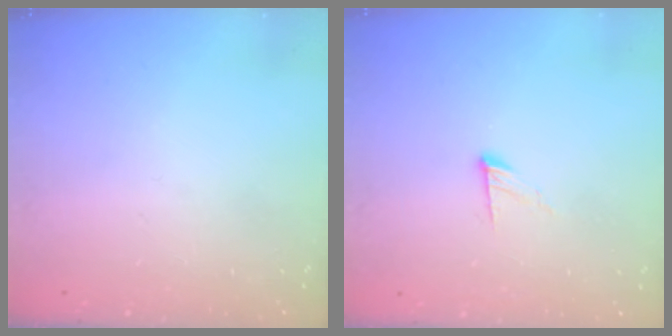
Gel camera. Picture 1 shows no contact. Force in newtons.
{"total": 6.8, "press": 6.8, "slide": 0.6}